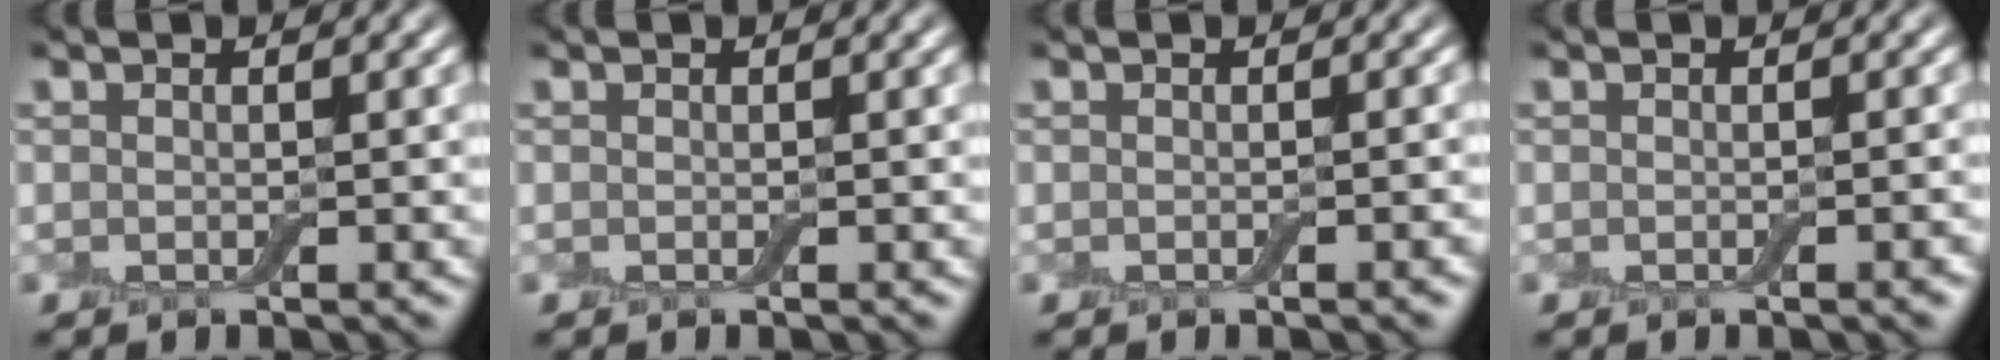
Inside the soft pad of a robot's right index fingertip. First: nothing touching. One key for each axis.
{"total": 0.0}
{"total": 0.9, "fx": -0.4, "fy": 0.1, "fz": 0.8, "tx": -0.008, "ty": 0.002, "tz": -0.006}
{"total": 0.9, "fx": -0.4, "fy": 0.1, "fz": 0.8, "tx": -0.008, "ty": 0.002, "tz": -0.005}